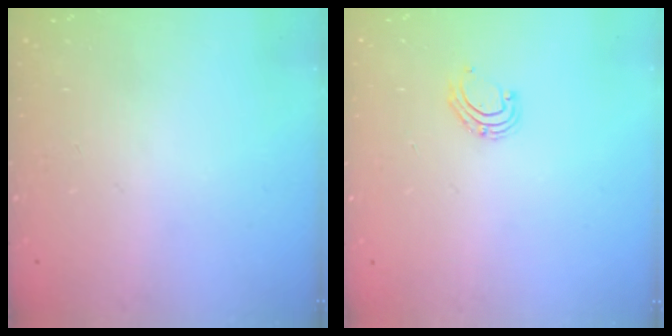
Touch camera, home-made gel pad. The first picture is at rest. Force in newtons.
{"total": 4.1, "press": 4.1, "slide": 0.4}